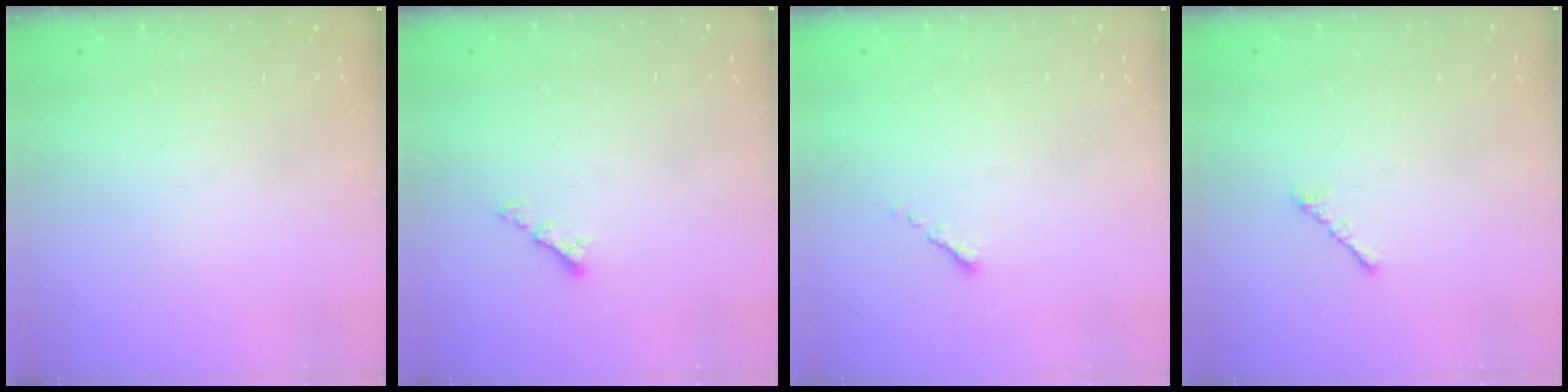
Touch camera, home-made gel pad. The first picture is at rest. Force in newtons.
{"total": 3.5, "press": 3.5, "slide": 0.6}
{"total": 0.6, "press": 0.5, "slide": 0.2}
{"total": 1.0, "press": 0.9, "slide": 0.4}